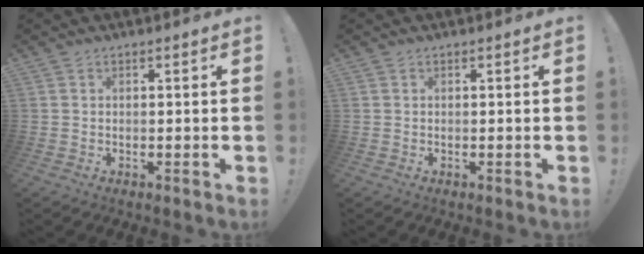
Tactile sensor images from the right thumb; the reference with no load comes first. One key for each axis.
{"total": 0.0}